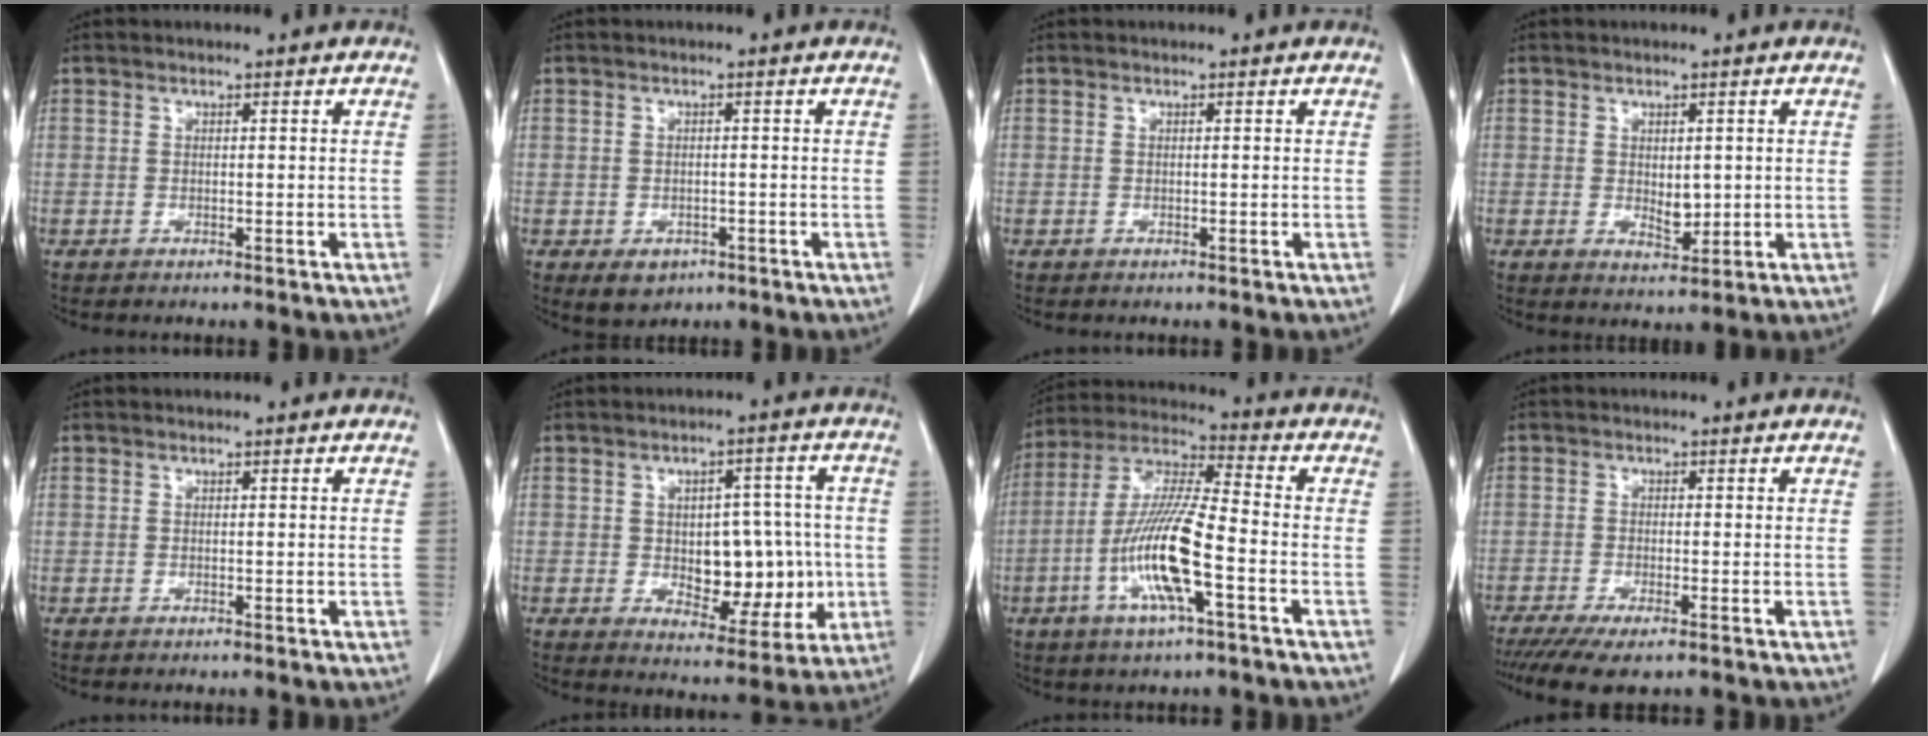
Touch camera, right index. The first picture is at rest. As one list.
[{"total": 3.3, "force": [-1.6, 2.5, 1.4], "torque": [-0.015, 0.001, -0.011]}, {"total": 0.0}, {"total": 3.2, "force": [0.2, 1.7, 2.7], "torque": [-0.042, -0.009, 0.011]}, {"total": 0.0}, {"total": 11.1, "force": [-0.8, 6.1, 9.2], "torque": [-0.118, 0.016, 0.003]}, {"total": 13.8, "force": [-4.2, 1.4, 13.1], "torque": [-0.268, -0.005, -0.084]}, {"total": 7.1, "force": [-5.4, 1.4, 4.4], "torque": [-0.068, -0.016, -0.084]}]